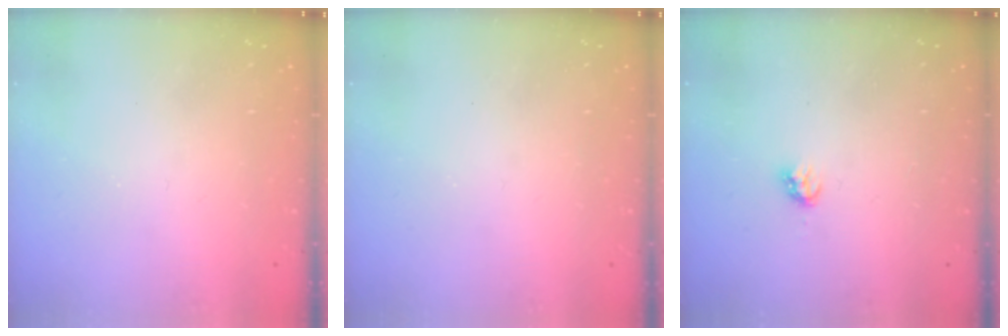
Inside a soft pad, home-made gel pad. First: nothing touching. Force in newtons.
{"total": 0.0}
{"total": 2.8, "press": 2.8, "slide": 0.2}